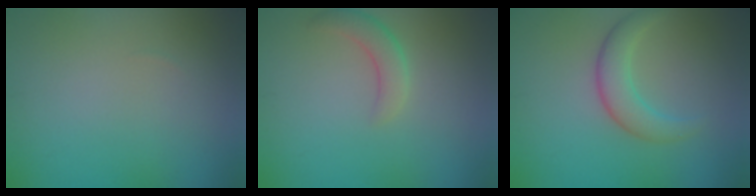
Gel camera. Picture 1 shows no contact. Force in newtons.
{"total": 2.2, "press": 2.2, "slide": 0.1}
{"total": 3.1, "press": 3.1, "slide": 0.1}